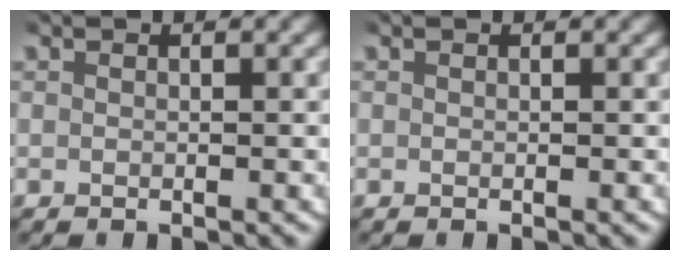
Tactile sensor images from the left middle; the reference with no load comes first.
{"total": 0.0}